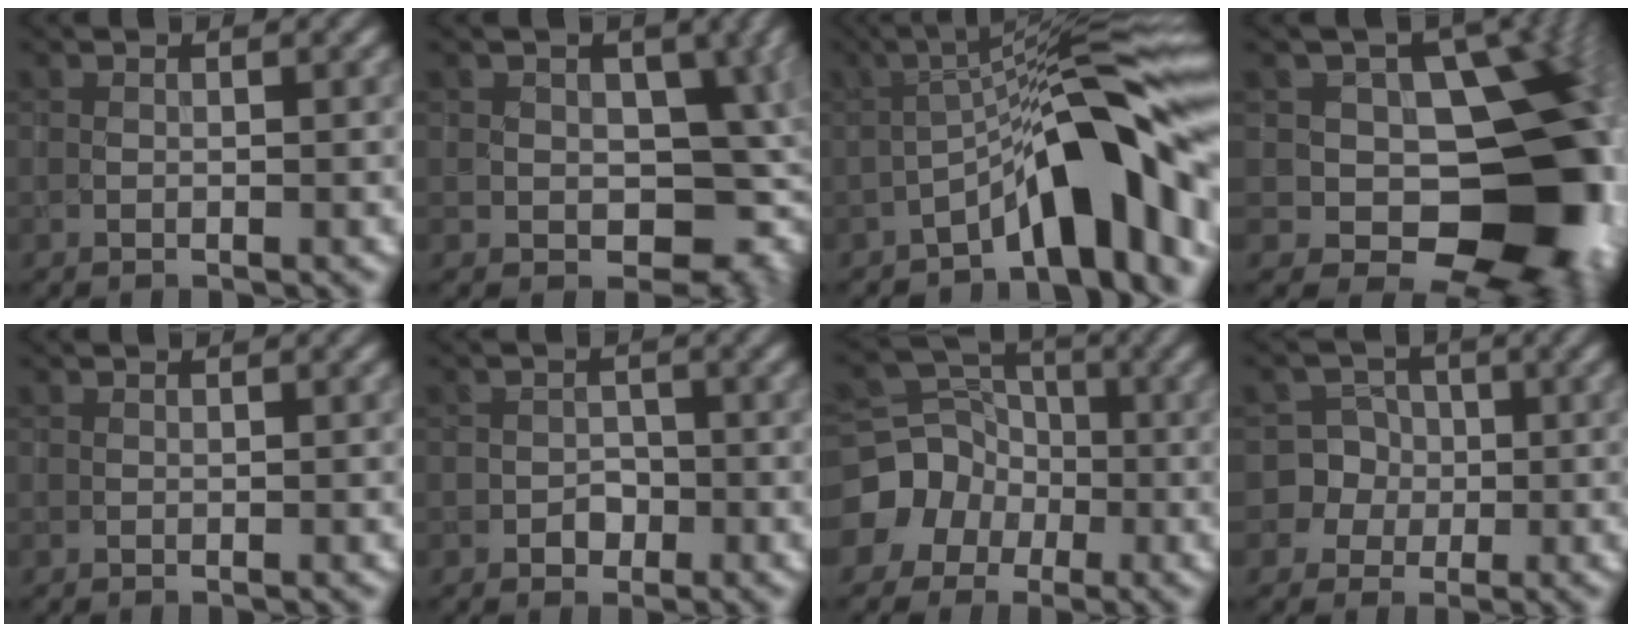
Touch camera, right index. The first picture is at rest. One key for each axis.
{"total": 8.3, "fx": -1.0, "fy": 6.1, "fz": 5.6, "tx": -0.035, "ty": -0.005, "tz": -0.013}
{"total": 11.4, "fx": -5.2, "fy": 2.4, "fz": 9.9, "tx": -0.127, "ty": 0.031, "tz": -0.090}
{"total": 15.6, "fx": -1.7, "fy": 10.7, "fz": 11.2, "tx": -0.096, "ty": 0.018, "tz": -0.026}
{"total": 0.0}
{"total": 1.6, "fx": -0.8, "fy": 1.3, "fz": 0.7, "tx": -0.006, "ty": 0.003, "tz": -0.016}
{"total": 7.4, "fx": -2.8, "fy": 6.7, "fz": 1.6, "tx": -0.013, "ty": -0.004, "tz": -0.072}
{"total": 6.2, "fx": -1.1, "fy": 6.0, "fz": 0.5, "tx": 0.006, "ty": 0.014, "tz": -0.032}